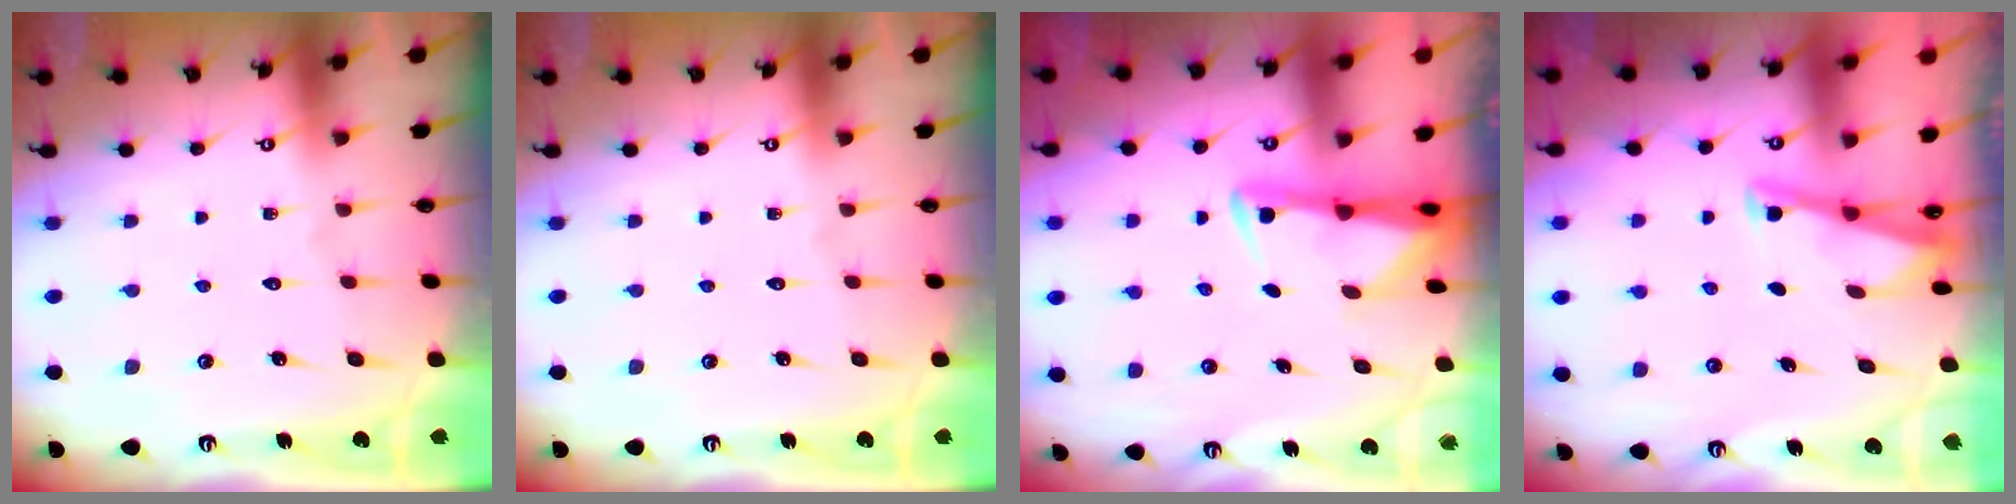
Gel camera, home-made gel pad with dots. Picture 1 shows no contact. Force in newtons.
{"total": 0.0}
{"total": 2.9, "press": 2.9, "slide": 0.5}
{"total": 2.9, "press": 2.9, "slide": 0.3}